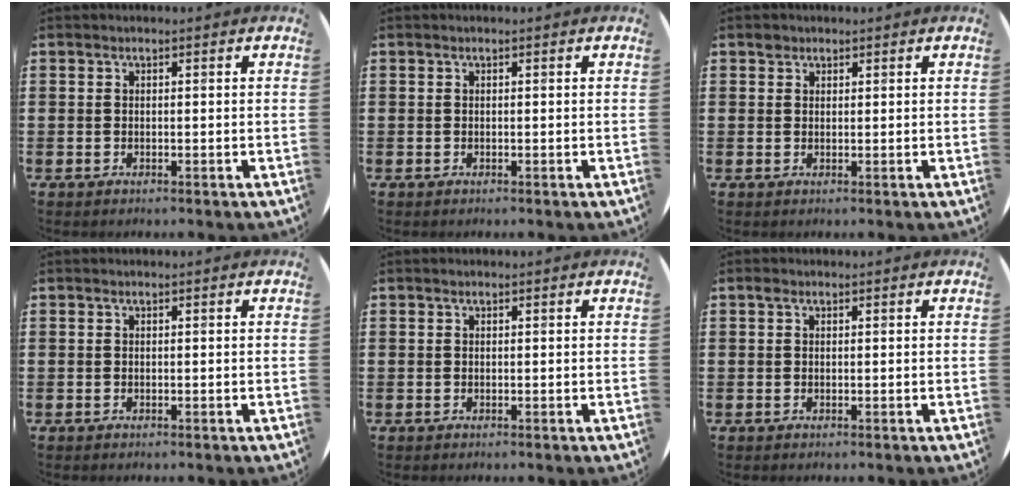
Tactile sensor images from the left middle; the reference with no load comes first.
{"total": 0.0}
{"total": 1.1, "force": [0.9, 0.6, 0.0], "torque": [0.007, -0.001, 0.017]}
{"total": 0.0}
{"total": 0.0}
{"total": 0.5, "force": [0.3, 0.4, 0.1], "torque": [0.006, 0.000, 0.003]}